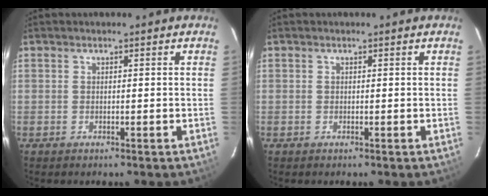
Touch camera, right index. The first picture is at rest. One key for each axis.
{"total": 0.0}